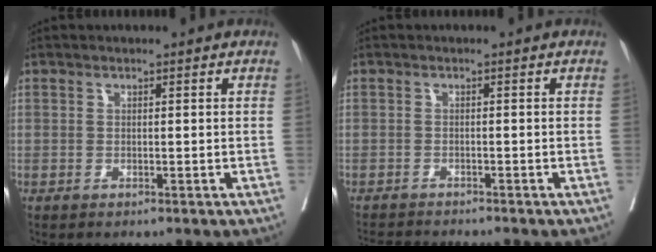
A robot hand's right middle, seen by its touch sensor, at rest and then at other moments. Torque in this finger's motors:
{"motor_torque": [0.00, -0.12, -0.01, 0.00]}